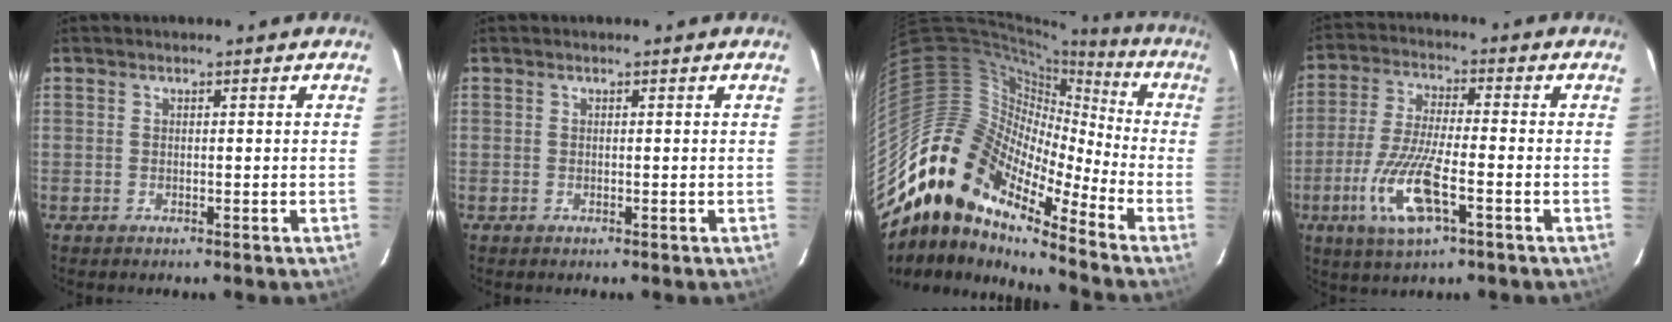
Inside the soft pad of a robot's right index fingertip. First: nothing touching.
{"total": 0.0}
{"total": 15.9, "force": [-11.2, 6.8, 9.0], "torque": [-0.128, -0.006, -0.230]}
{"total": 11.9, "force": [-4.7, 3.0, 10.6], "torque": [-0.229, -0.013, -0.091]}